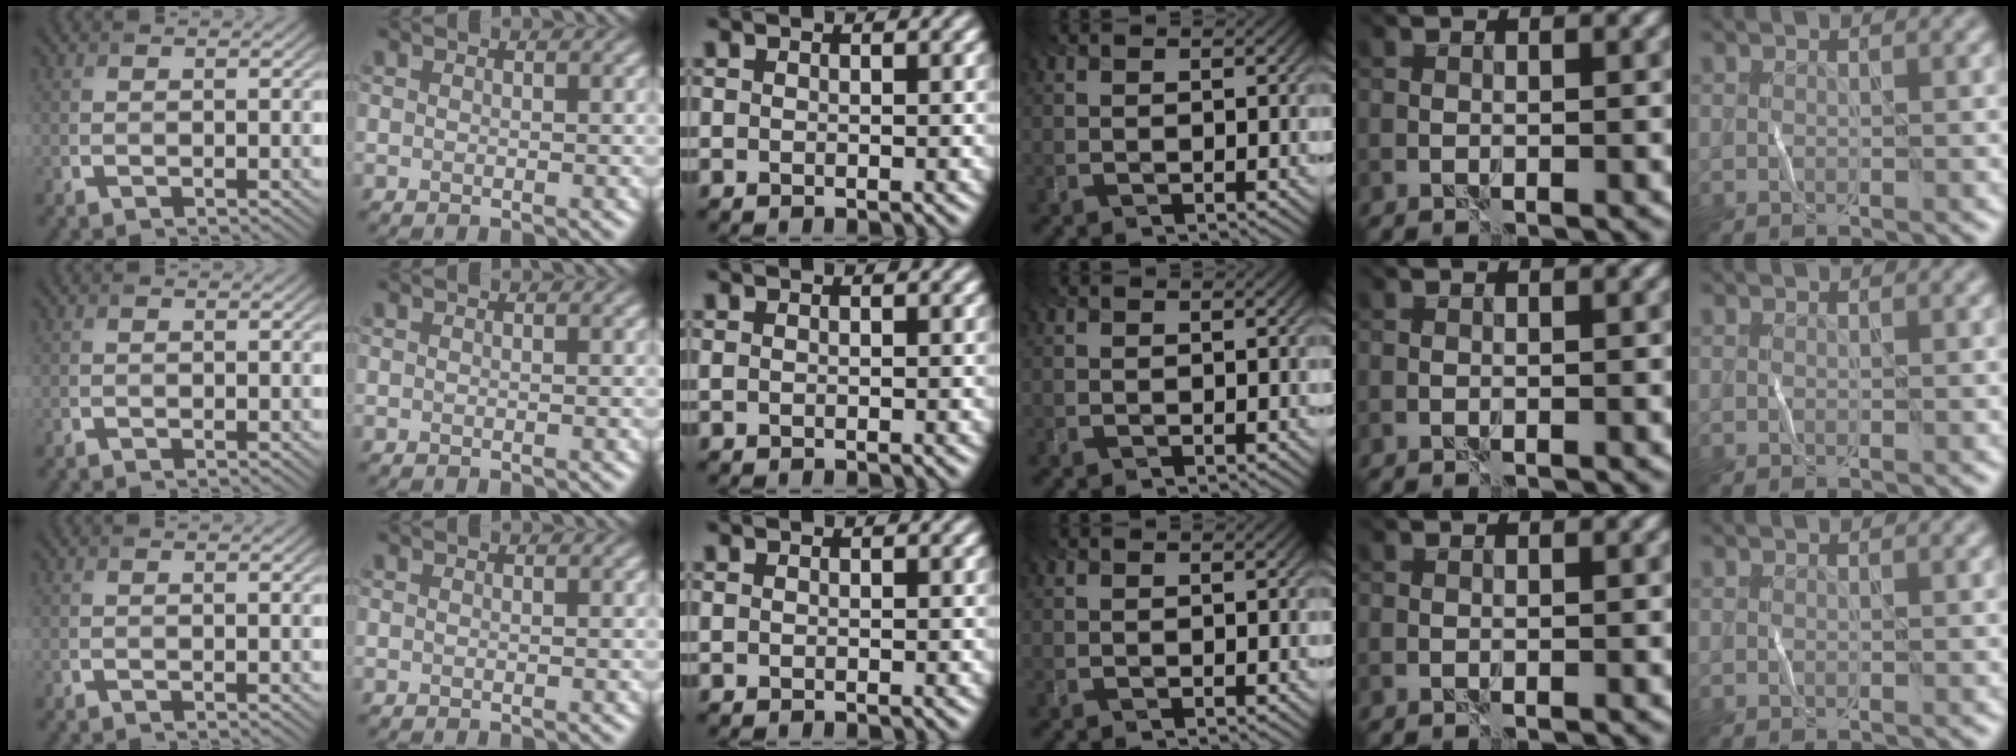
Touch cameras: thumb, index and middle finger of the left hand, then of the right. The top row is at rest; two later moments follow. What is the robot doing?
{"motion": "fold", "object": "bandana"}